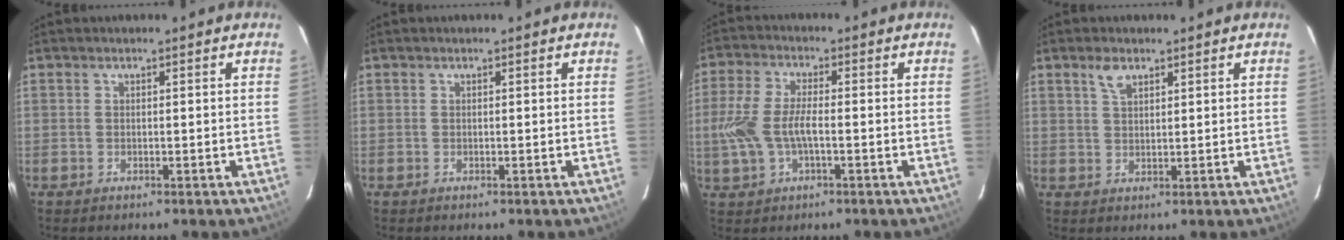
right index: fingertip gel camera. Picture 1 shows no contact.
{"total": 0.0}
{"total": 8.7, "force": [-1.4, 3.9, 7.6], "torque": [-0.169, 0.004, -0.025]}
{"total": 2.9, "force": [1.9, 1.4, 1.7], "torque": [-0.032, 0.005, 0.038]}